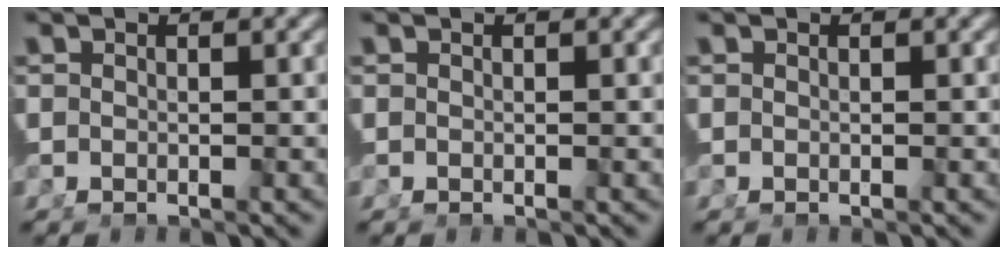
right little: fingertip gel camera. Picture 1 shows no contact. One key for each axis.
{"total": 0.0}
{"total": 0.0}